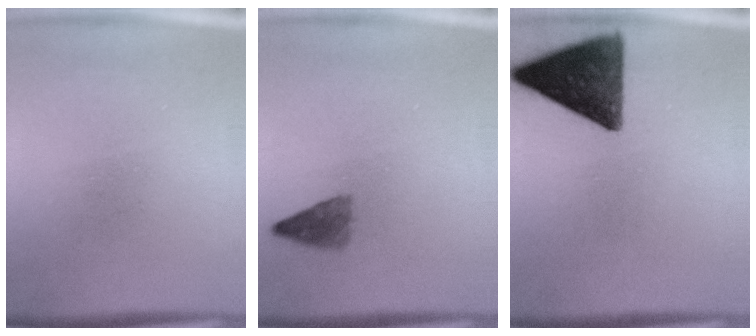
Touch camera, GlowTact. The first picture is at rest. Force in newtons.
{"total": 2.4}
{"total": 13.2}